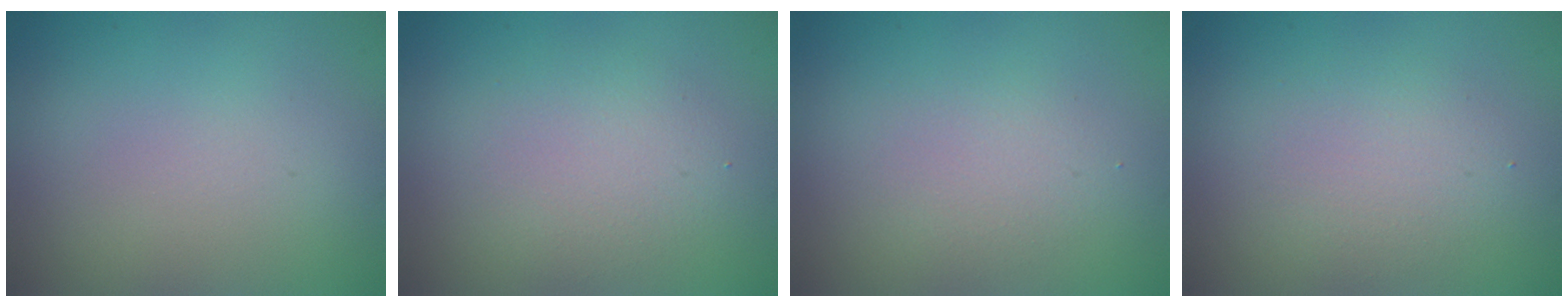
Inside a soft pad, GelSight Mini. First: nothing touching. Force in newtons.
{"total": 2.8, "press": 2.8, "slide": 0.2}
{"total": 1.7, "press": 1.7, "slide": 0.1}
{"total": 2.3, "press": 2.3, "slide": 0.2}